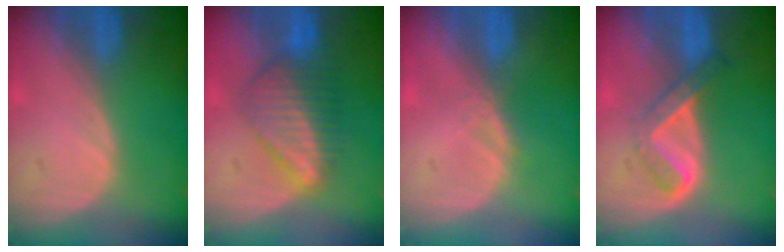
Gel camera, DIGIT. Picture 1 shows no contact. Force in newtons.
{"total": 6.5, "press": 6.4, "slide": 0.8}
{"total": 1.2, "press": 1.0, "slide": 0.7}
{"total": 5.3, "press": 4.6, "slide": 2.7}